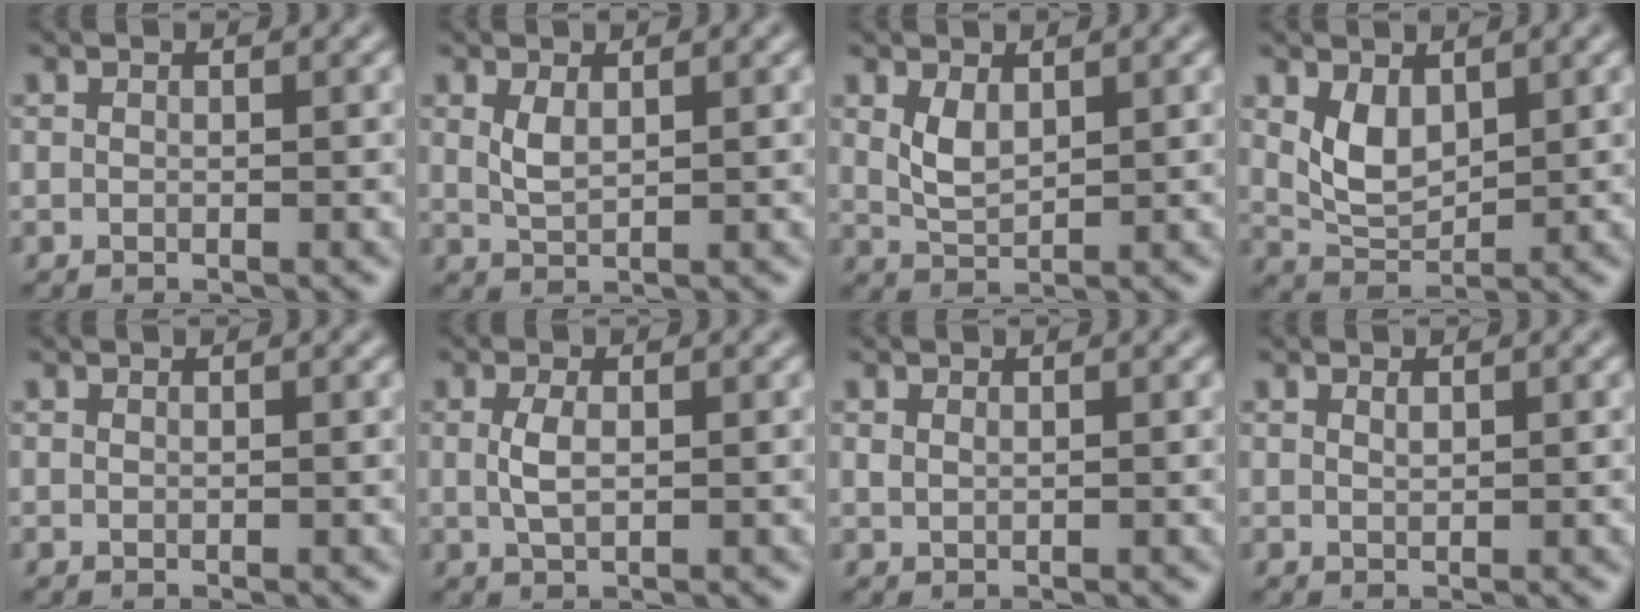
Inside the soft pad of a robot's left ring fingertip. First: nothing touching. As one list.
[{"total": 1.7, "force": [0.8, 0.7, 1.4], "torque": [-0.034, -0.002, 0.020]}, {"total": 2.3, "force": [1.0, 1.2, 1.7], "torque": [-0.041, -0.004, 0.026]}, {"total": 3.2, "force": [1.4, 1.9, 2.2], "torque": [-0.047, -0.008, 0.035]}, {"total": 0.0}, {"total": 1.9, "force": [0.2, 0.9, 1.7], "torque": [-0.042, 0.001, 0.004]}, {"total": 0.5, "force": [0.3, 0.3, 0.3], "torque": [-0.009, 0.000, 0.006]}, {"total": 0.7, "force": [0.4, 0.3, 0.5], "torque": [-0.011, 0.000, 0.008]}]